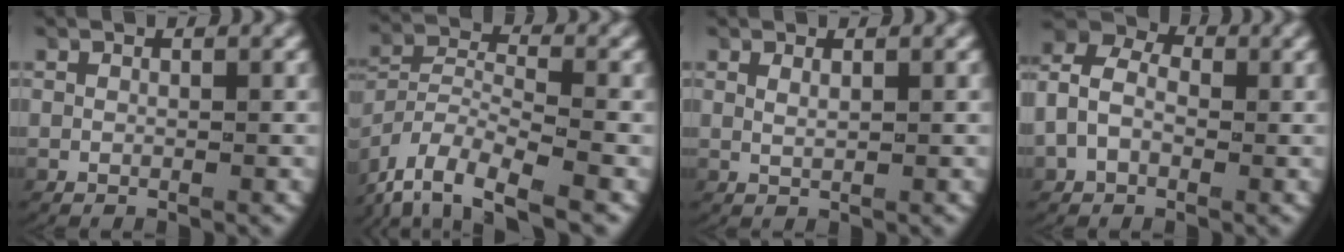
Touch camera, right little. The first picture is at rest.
{"total": 8.1, "force": [-4.7, 5.0, 4.2], "torque": [-0.102, -0.028, -0.076]}
{"total": 0.7, "force": [0.5, -0.1, 0.5], "torque": [-0.014, -0.005, 0.016]}
{"total": 6.8, "force": [0.9, 5.6, 3.9], "torque": [-0.079, 0.010, 0.002]}